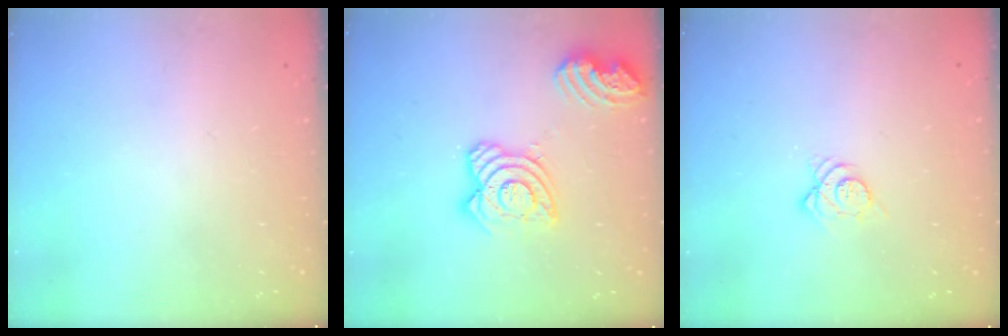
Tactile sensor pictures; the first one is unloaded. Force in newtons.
{"total": 17.6, "press": 17.6, "slide": 1.4}
{"total": 5.0, "press": 5.0, "slide": 0.2}